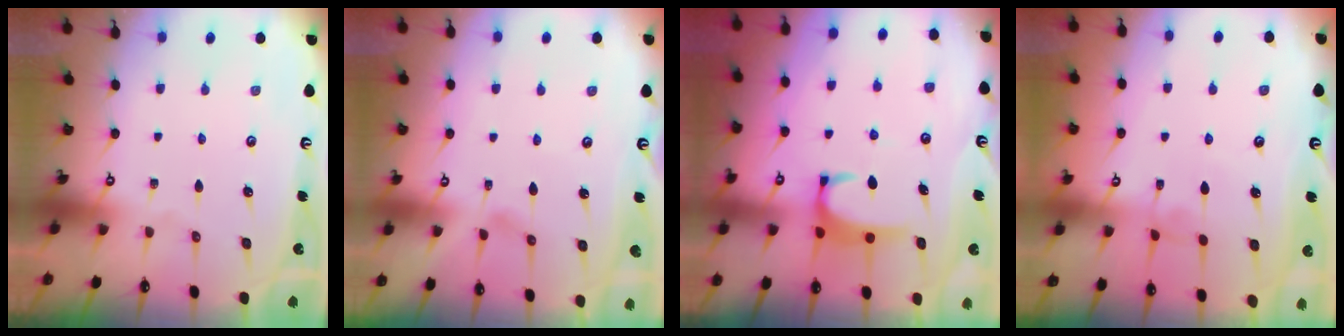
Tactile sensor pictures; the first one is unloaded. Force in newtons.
{"total": 0.0}
{"total": 3.2, "press": 3.2, "slide": 0.3}
{"total": 1.8, "press": 1.7, "slide": 0.5}